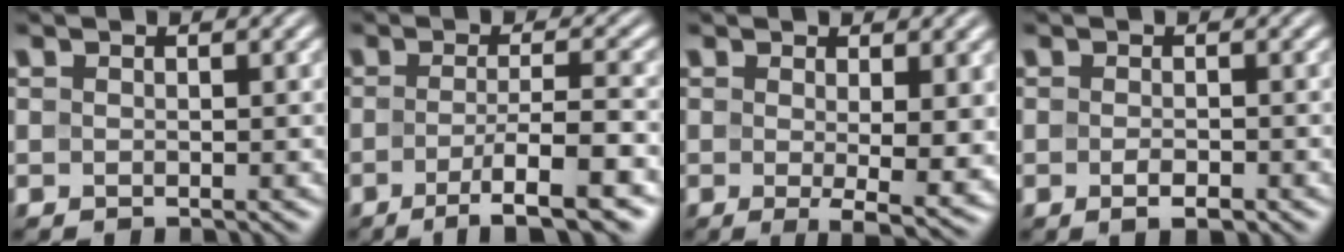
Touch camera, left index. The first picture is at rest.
{"total": 6.1, "force": [-2.7, 1.0, 5.3], "torque": [-0.082, -0.004, -0.050]}
{"total": 5.1, "force": [-0.2, 1.1, 5.0], "torque": [-0.074, -0.021, 0.003]}
{"total": 1.8, "force": [-0.8, 0.6, 1.5], "torque": [-0.026, -0.003, -0.013]}